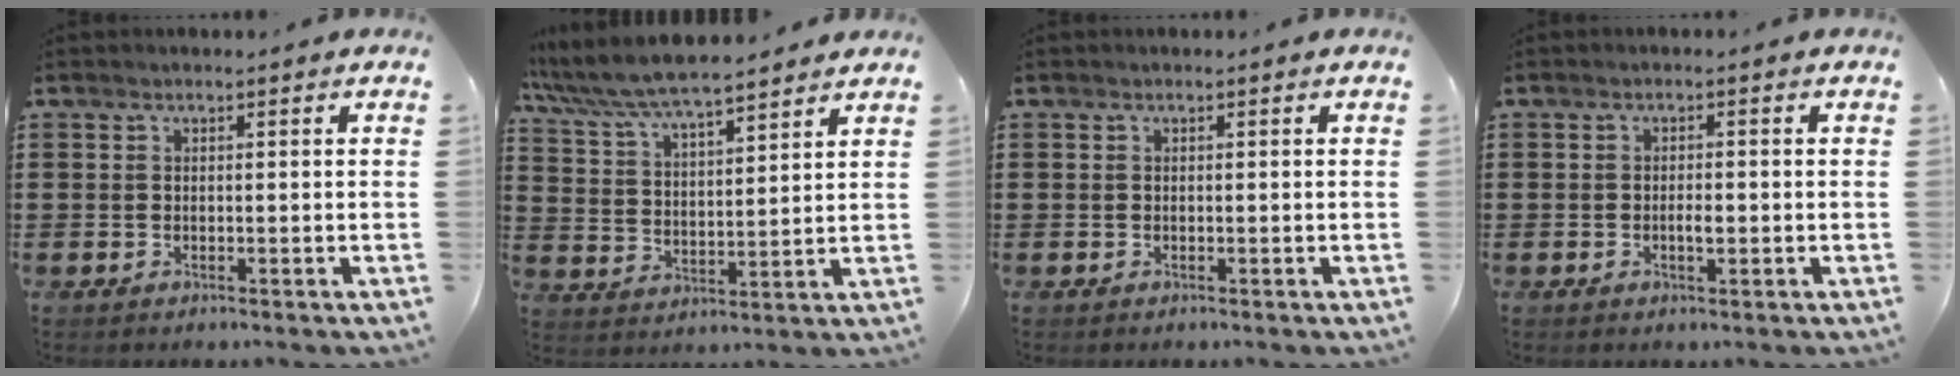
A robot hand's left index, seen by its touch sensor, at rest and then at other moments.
{"total": 6.7, "force": [6.3, 0.5, 2.4], "torque": [-0.074, -0.033, 0.108]}
{"total": 0.0}
{"total": 1.8, "force": [-0.3, 0.6, 1.7], "torque": [-0.033, 0.001, -0.006]}